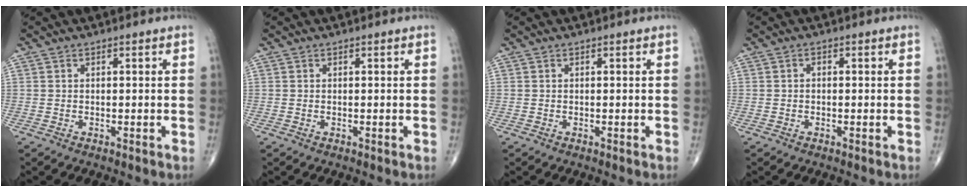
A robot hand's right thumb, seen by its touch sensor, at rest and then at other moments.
{"total": 0.0}
{"total": 0.0}
{"total": 0.7, "force": [-0.1, 0.5, 0.5], "torque": [-0.003, 0.002, -0.005]}